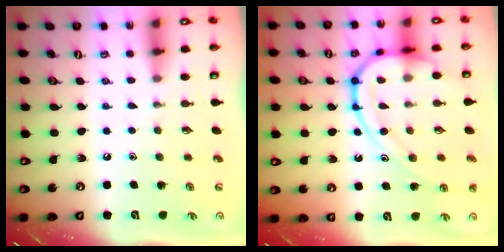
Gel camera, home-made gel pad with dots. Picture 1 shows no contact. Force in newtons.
{"total": 16.1, "press": 16.0, "slide": 1.3}